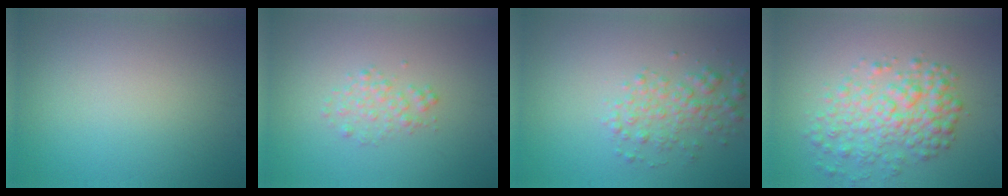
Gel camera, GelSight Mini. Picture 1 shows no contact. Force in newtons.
{"total": 1.5, "press": 1.5, "slide": 0.0}
{"total": 2.8, "press": 2.8, "slide": 0.1}
{"total": 5.0, "press": 5.0, "slide": 0.1}